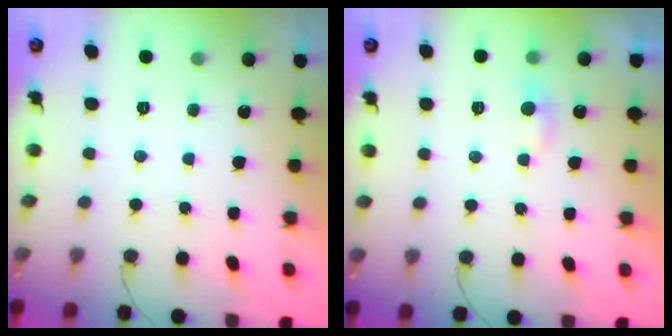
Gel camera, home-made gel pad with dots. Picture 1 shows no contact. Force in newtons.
{"total": 4.2, "press": 4.1, "slide": 0.4}